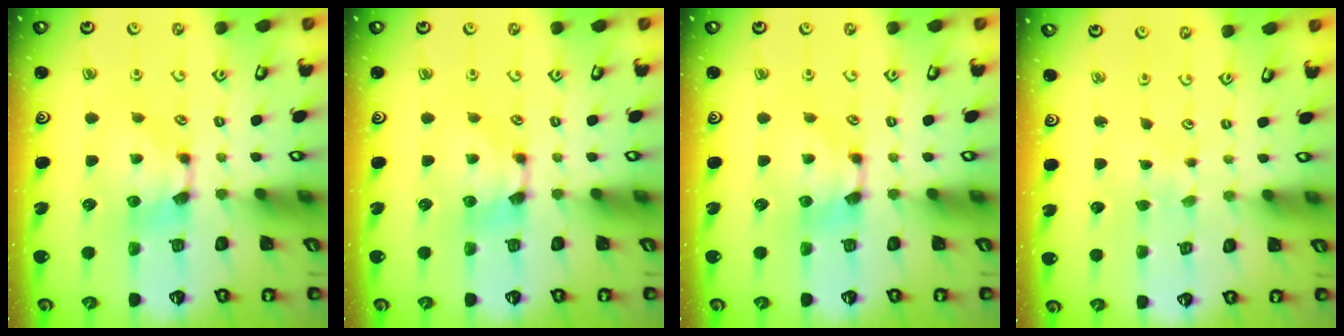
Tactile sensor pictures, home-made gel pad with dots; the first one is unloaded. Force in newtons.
{"total": 0.0}
{"total": 0.0}
{"total": 4.3, "press": 4.3, "slide": 0.0}